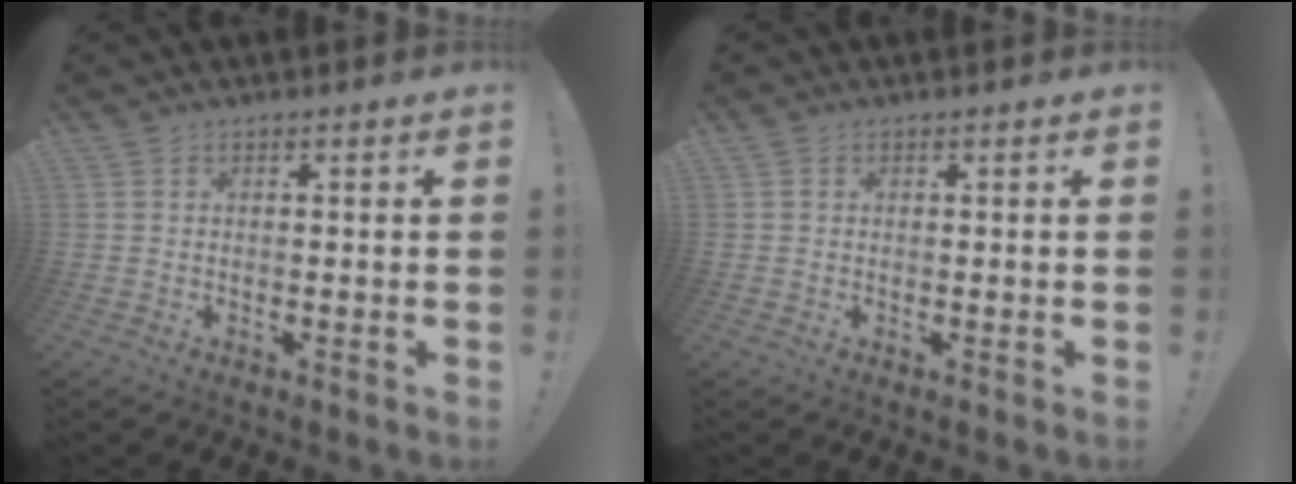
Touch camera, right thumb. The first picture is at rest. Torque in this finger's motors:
{"motor_torque": [0.33, 0.16, -0.21, 0.06, 0.05]}